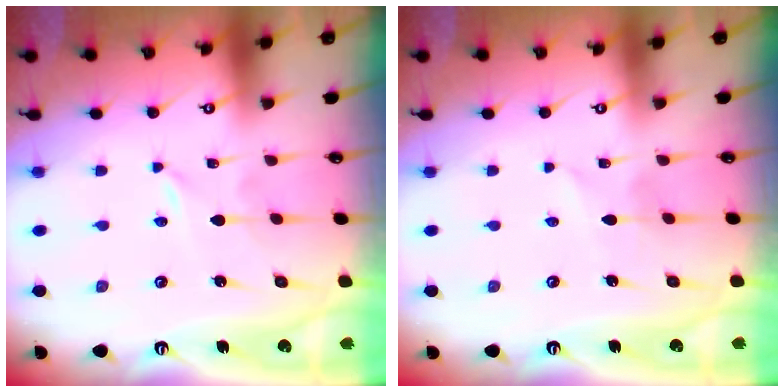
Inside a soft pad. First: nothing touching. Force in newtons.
{"total": 1.7, "press": 1.7, "slide": 0.2}